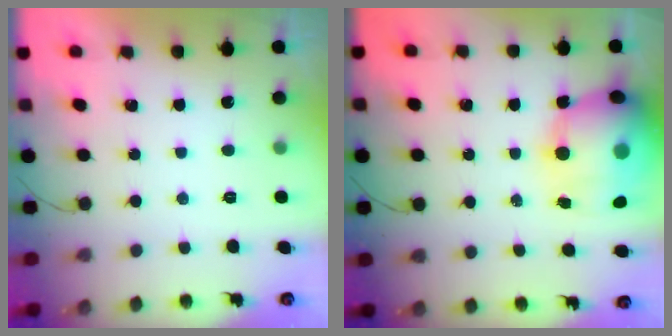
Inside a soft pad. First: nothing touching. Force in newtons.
{"total": 24.0, "press": 23.4, "slide": 5.4}